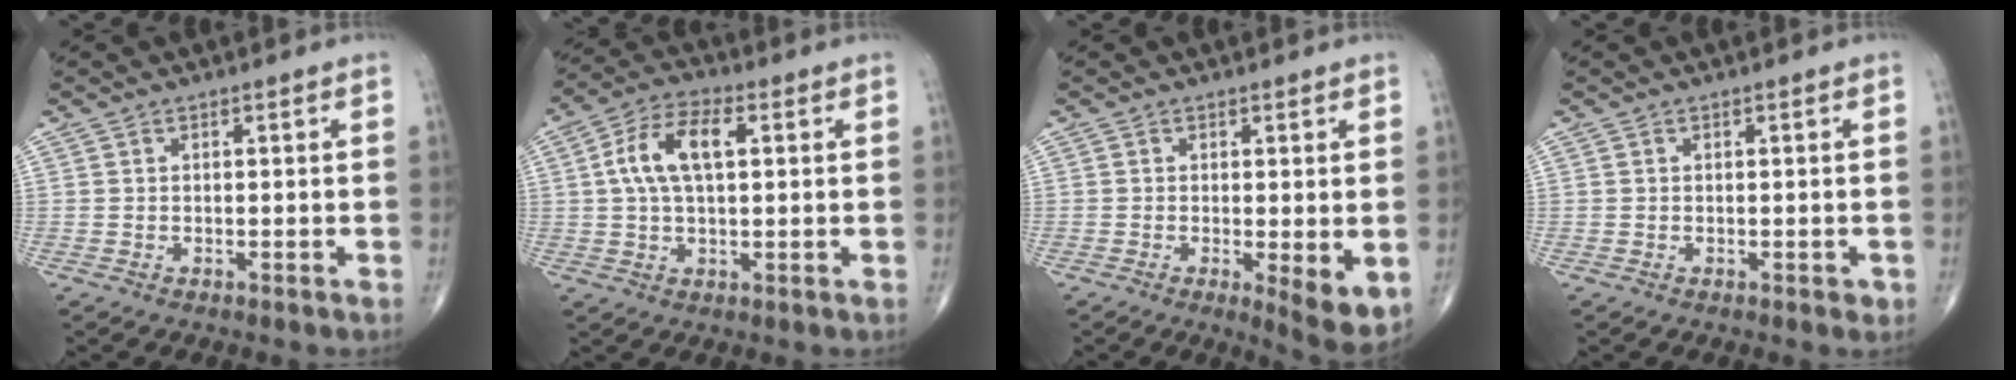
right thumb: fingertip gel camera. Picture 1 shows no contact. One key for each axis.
{"total": 10.2, "fx": 2.0, "fy": 5.1, "fz": 8.6, "tx": -0.170, "ty": 0.021, "tz": 0.033}
{"total": 6.3, "fx": -1.0, "fy": 1.7, "fz": 6.0, "tx": -0.082, "ty": -0.019, "tz": -0.014}
{"total": 0.9, "fx": -0.2, "fy": 0.6, "fz": 0.6, "tx": -0.002, "ty": 0.000, "tz": -0.002}